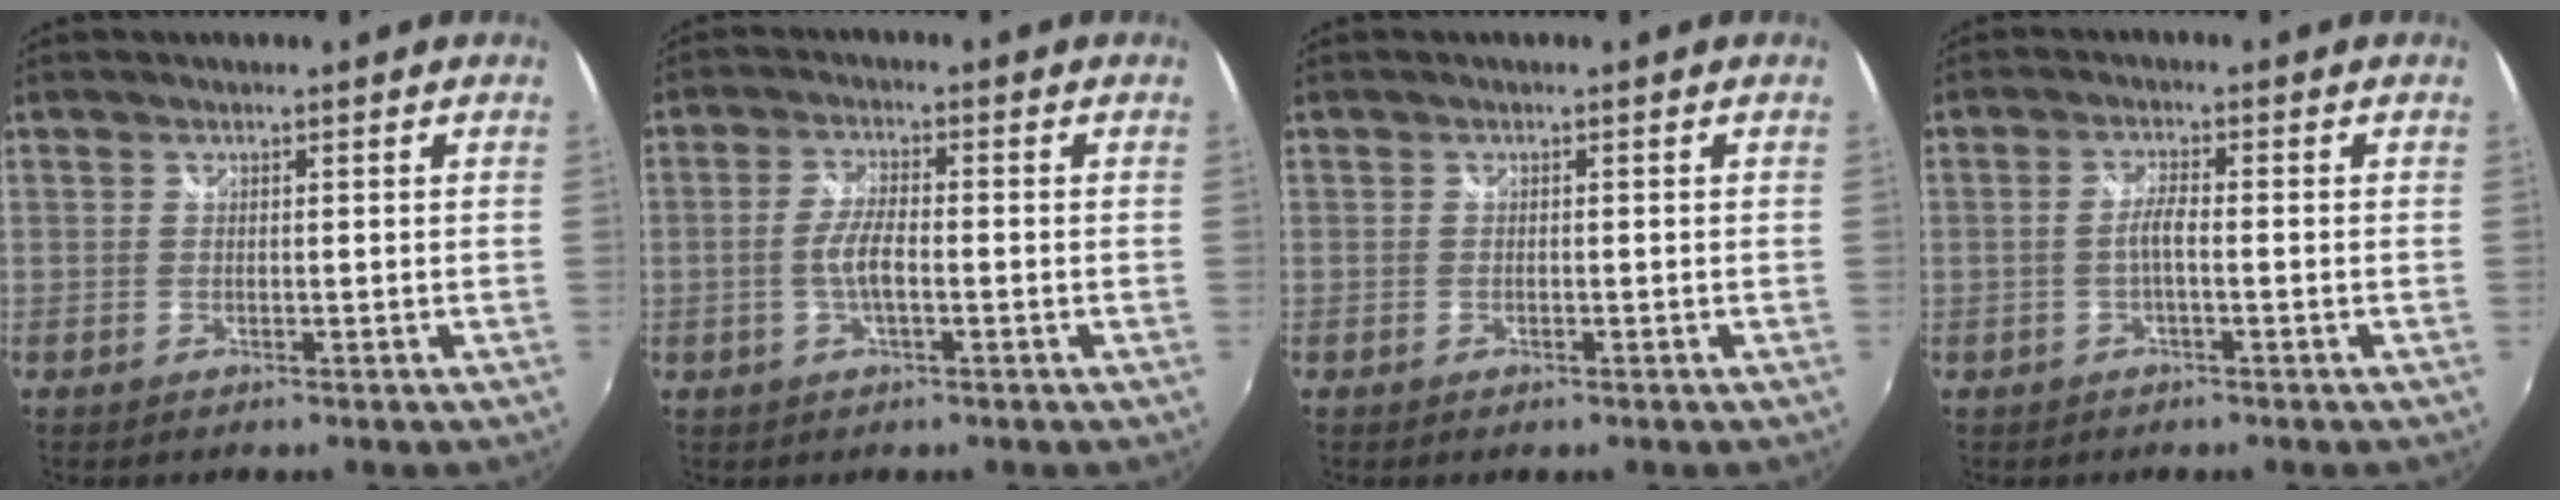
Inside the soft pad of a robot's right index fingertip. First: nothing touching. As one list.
[{"total": 4.7, "force": [-1.3, 1.3, 4.3], "torque": [-0.090, 0.003, -0.024]}, {"total": 0.7, "force": [-0.4, 0.5, 0.3], "torque": [-0.005, -0.001, -0.008]}, {"total": 2.4, "force": [-0.9, 0.2, 2.3], "torque": [-0.048, 0.005, -0.018]}]